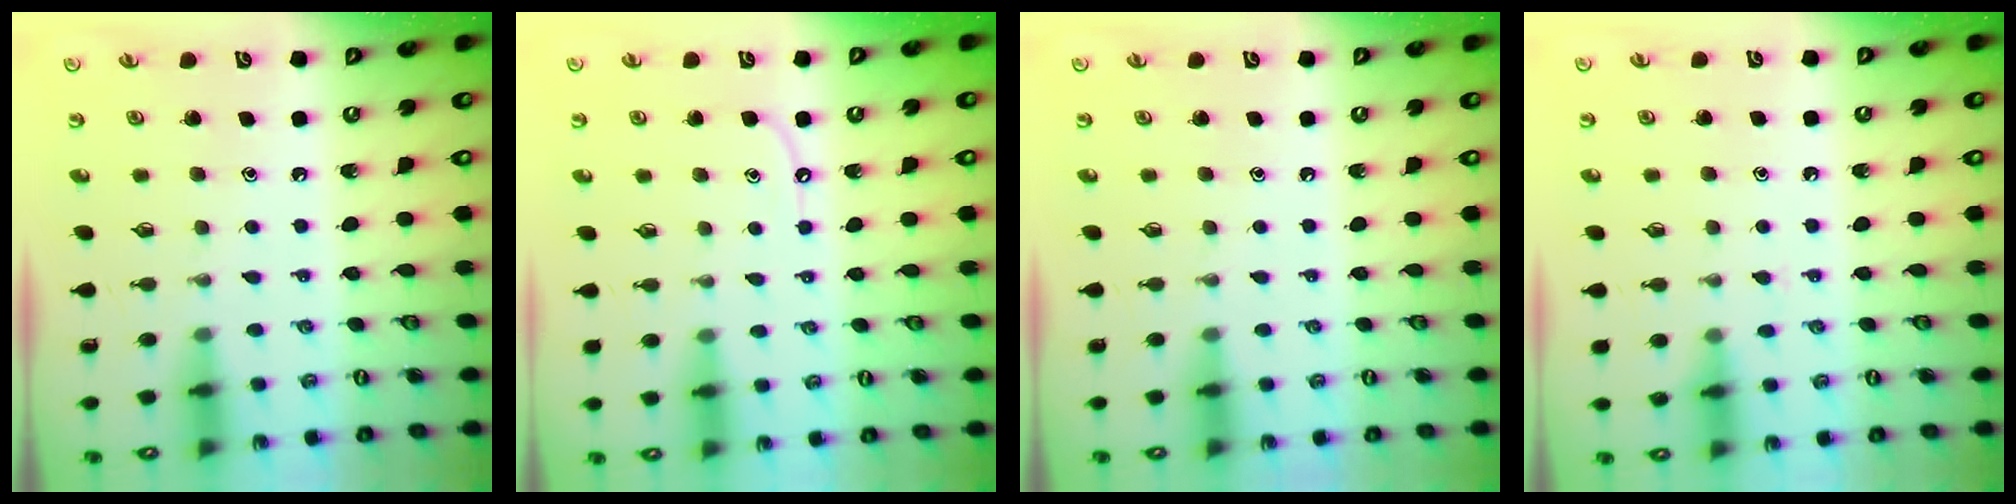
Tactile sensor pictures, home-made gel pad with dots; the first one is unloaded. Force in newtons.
{"total": 4.0, "press": 4.0, "slide": 0.4}
{"total": 0.0}
{"total": 5.5, "press": 5.4, "slide": 0.6}